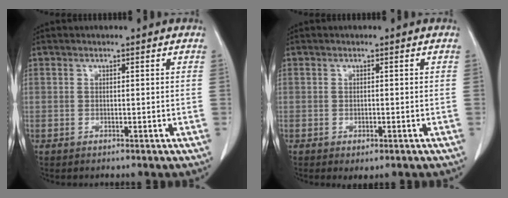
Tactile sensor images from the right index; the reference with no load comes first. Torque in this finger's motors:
{"motor_torque": [0.33, -0.23, 0.22, 0.05]}